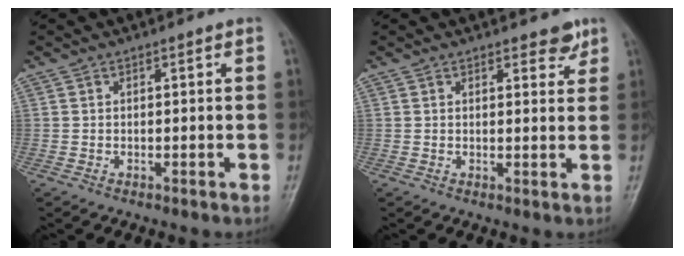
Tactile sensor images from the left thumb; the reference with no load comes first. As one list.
[{"total": 2.9, "force": [2.2, 1.2, 1.5], "torque": [-0.003, -0.014, 0.028]}]